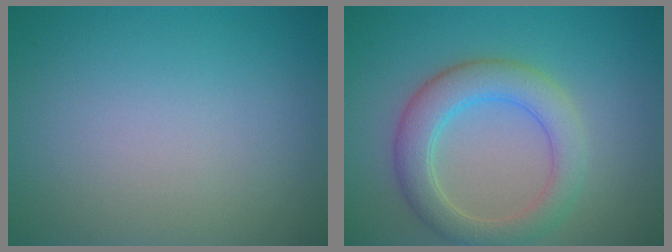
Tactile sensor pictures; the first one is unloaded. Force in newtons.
{"total": 4.9, "press": 4.8, "slide": 0.5}